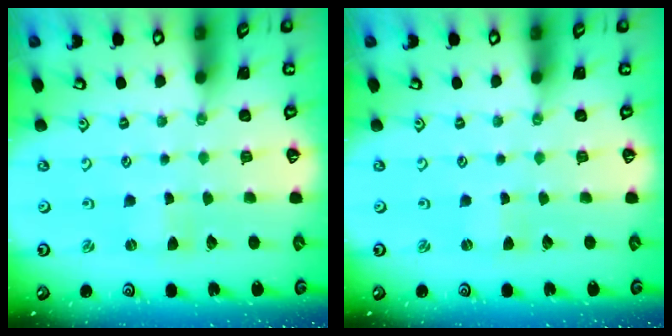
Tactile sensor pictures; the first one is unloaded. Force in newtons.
{"total": 0.0}